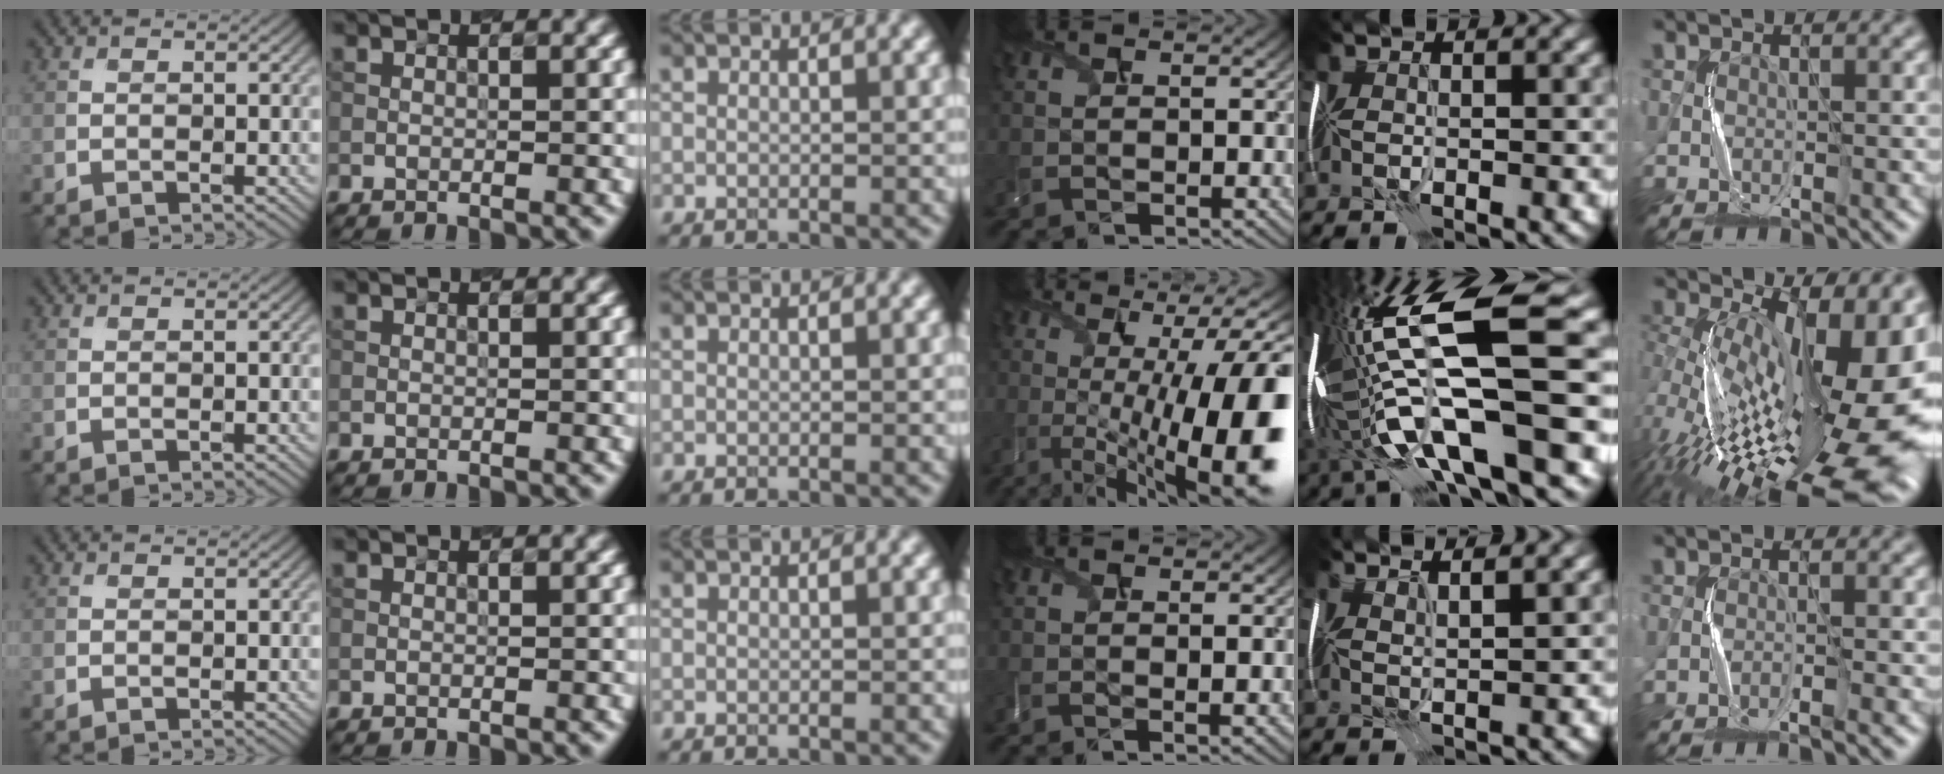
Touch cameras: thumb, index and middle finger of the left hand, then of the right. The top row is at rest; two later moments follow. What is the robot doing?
{"motion": "shake", "object": "plastic piggy bank"}